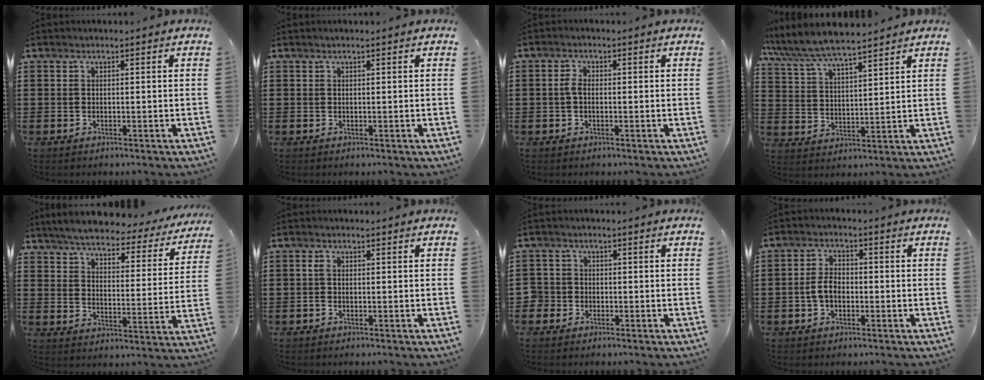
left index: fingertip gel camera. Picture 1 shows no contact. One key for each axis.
{"total": 0.0}
{"total": 2.3, "fx": -0.2, "fy": 1.3, "fz": 1.8, "tx": -0.045, "ty": 0.000, "tz": -0.005}
{"total": 6.3, "fx": 5.9, "fy": 0.6, "fz": 2.1, "tx": -0.067, "ty": -0.029, "tz": 0.103}
{"total": 5.1, "fx": 4.7, "fy": 0.5, "fz": 1.7, "tx": -0.058, "ty": -0.032, "tz": 0.077}
{"total": 1.1, "fx": -0.3, "fy": 0.5, "fz": 0.9, "tx": -0.026, "ty": -0.001, "tz": -0.008}
{"total": 2.0, "fx": -0.9, "fy": 1.8, "fz": -0.2, "tx": -0.007, "ty": 0.001, "tz": -0.024}
{"total": 4.2, "fx": -0.8, "fy": 2.5, "fz": 3.2, "tx": -0.074, "ty": 0.003, "tz": -0.020}